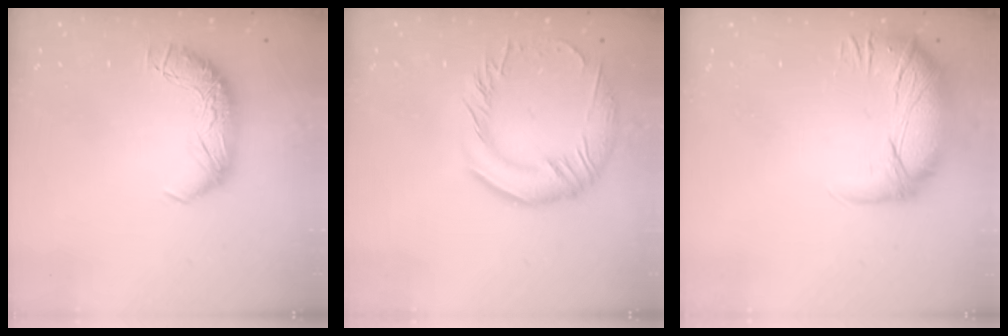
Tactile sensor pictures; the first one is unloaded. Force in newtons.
{"total": 5.1, "press": 4.7, "slide": 2.1}
{"total": 2.8, "press": 1.2, "slide": 2.6}